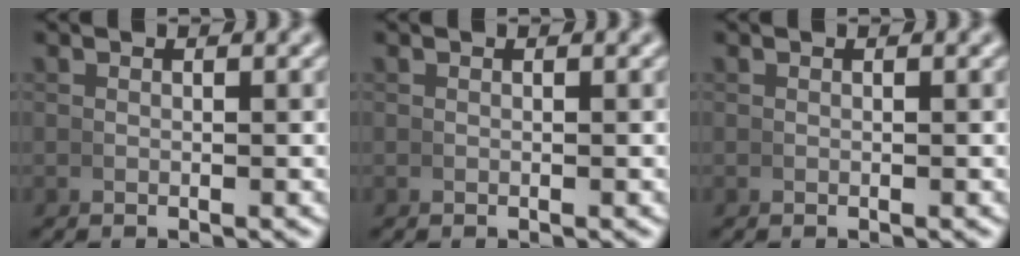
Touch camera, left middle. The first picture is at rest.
{"total": 0.0}
{"total": 0.0}